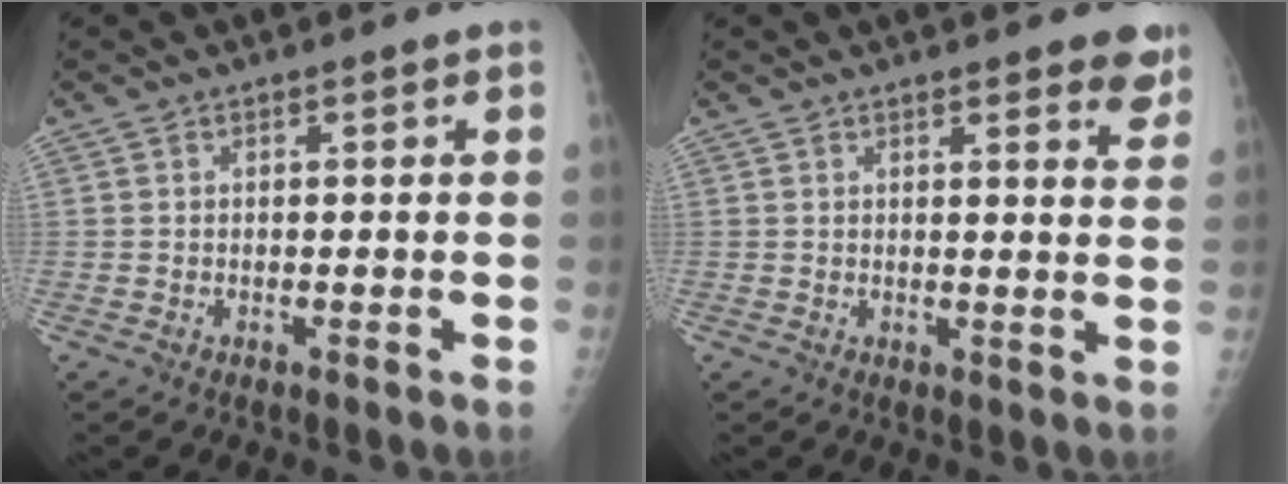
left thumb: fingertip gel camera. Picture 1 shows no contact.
{"total": 5.4, "force": [4.0, 1.5, 3.4], "torque": [-0.019, -0.019, 0.040]}